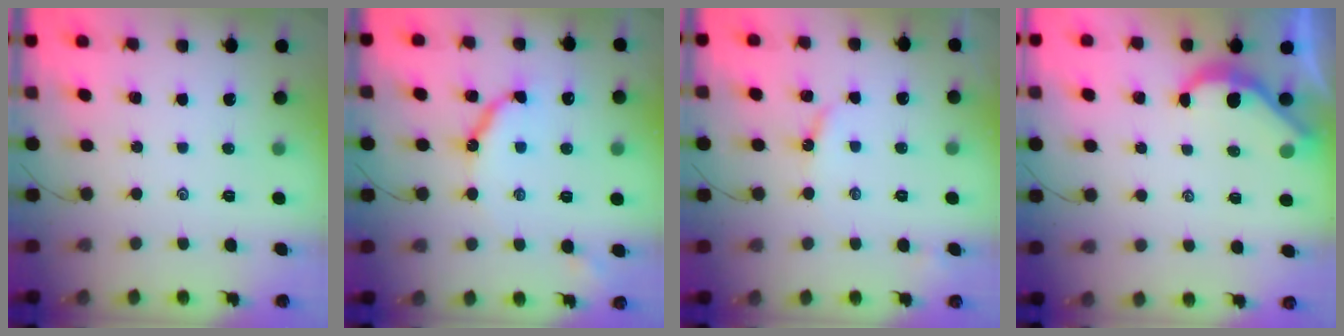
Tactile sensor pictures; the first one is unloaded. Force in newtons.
{"total": 9.5, "press": 9.5, "slide": 0.8}
{"total": 3.5, "press": 3.5, "slide": 0.4}
{"total": 4.2, "press": 4.2, "slide": 0.5}